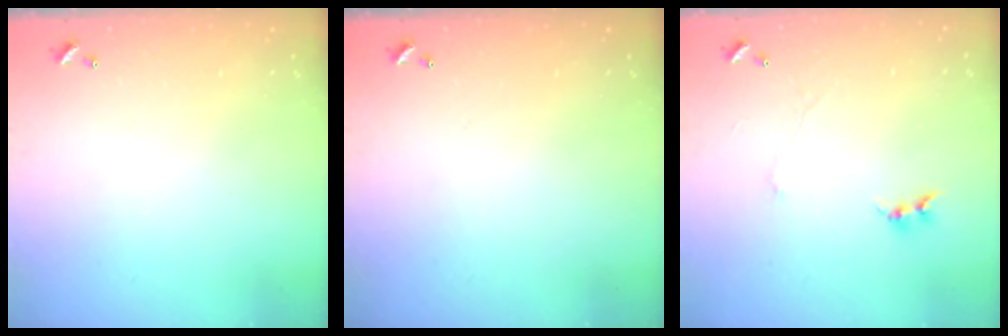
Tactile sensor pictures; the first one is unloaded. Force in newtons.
{"total": 0.0}
{"total": 0.0}